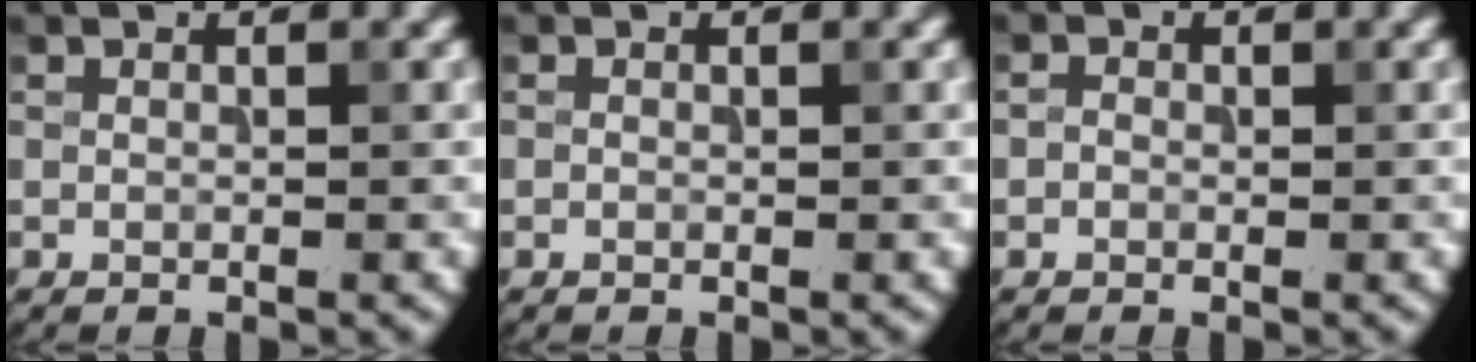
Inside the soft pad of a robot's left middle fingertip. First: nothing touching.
{"total": 0.0}
{"total": 0.7, "force": [-0.2, 0.6, 0.2], "torque": [-0.001, -0.002, -0.008]}